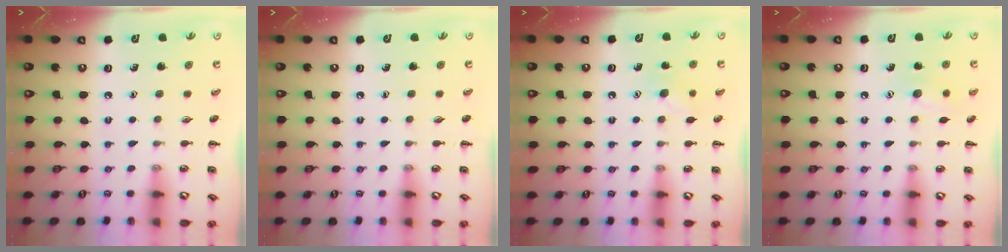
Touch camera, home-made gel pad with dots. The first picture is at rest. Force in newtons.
{"total": 0.0}
{"total": 5.9, "press": 5.7, "slide": 1.3}
{"total": 8.6, "press": 8.4, "slide": 1.7}